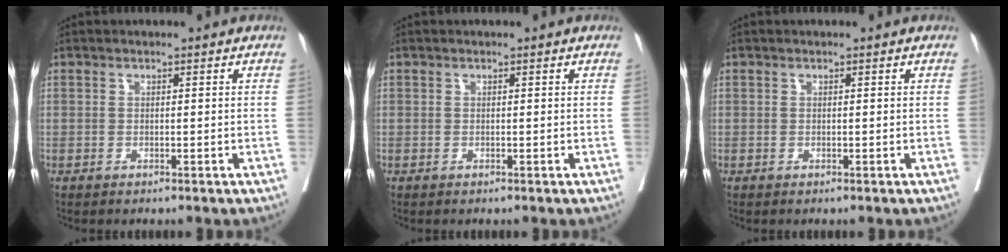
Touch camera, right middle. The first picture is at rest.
{"total": 0.0}
{"total": 0.0}